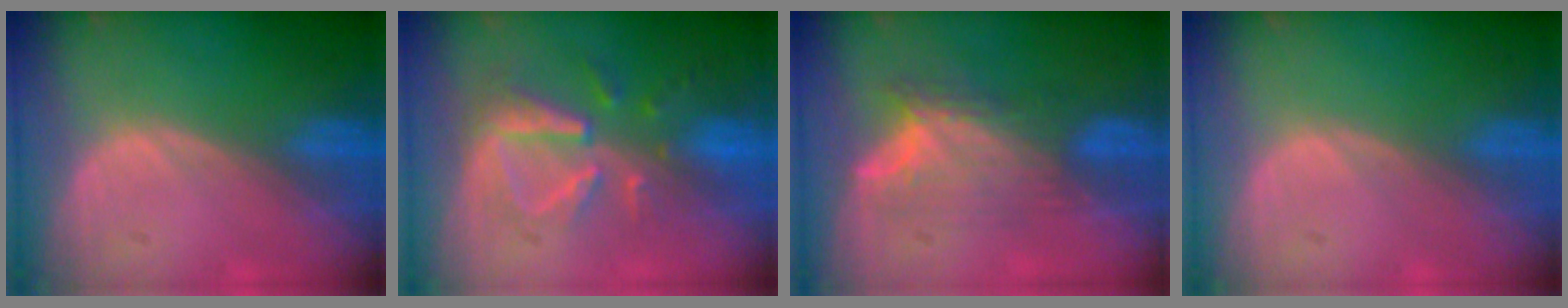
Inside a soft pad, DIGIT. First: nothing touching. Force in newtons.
{"total": 8.1, "press": 7.4, "slide": 3.2}
{"total": 7.8, "press": 6.8, "slide": 3.7}
{"total": 0.0}